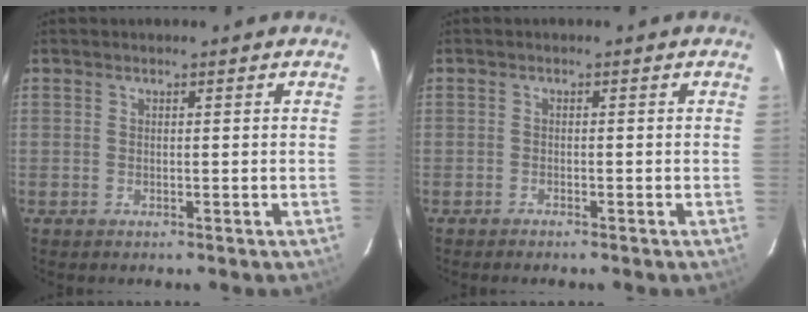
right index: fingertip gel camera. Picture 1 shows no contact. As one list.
[{"total": 1.0, "force": [-0.9, 0.1, 0.3], "torque": [-0.010, -0.001, -0.018]}]